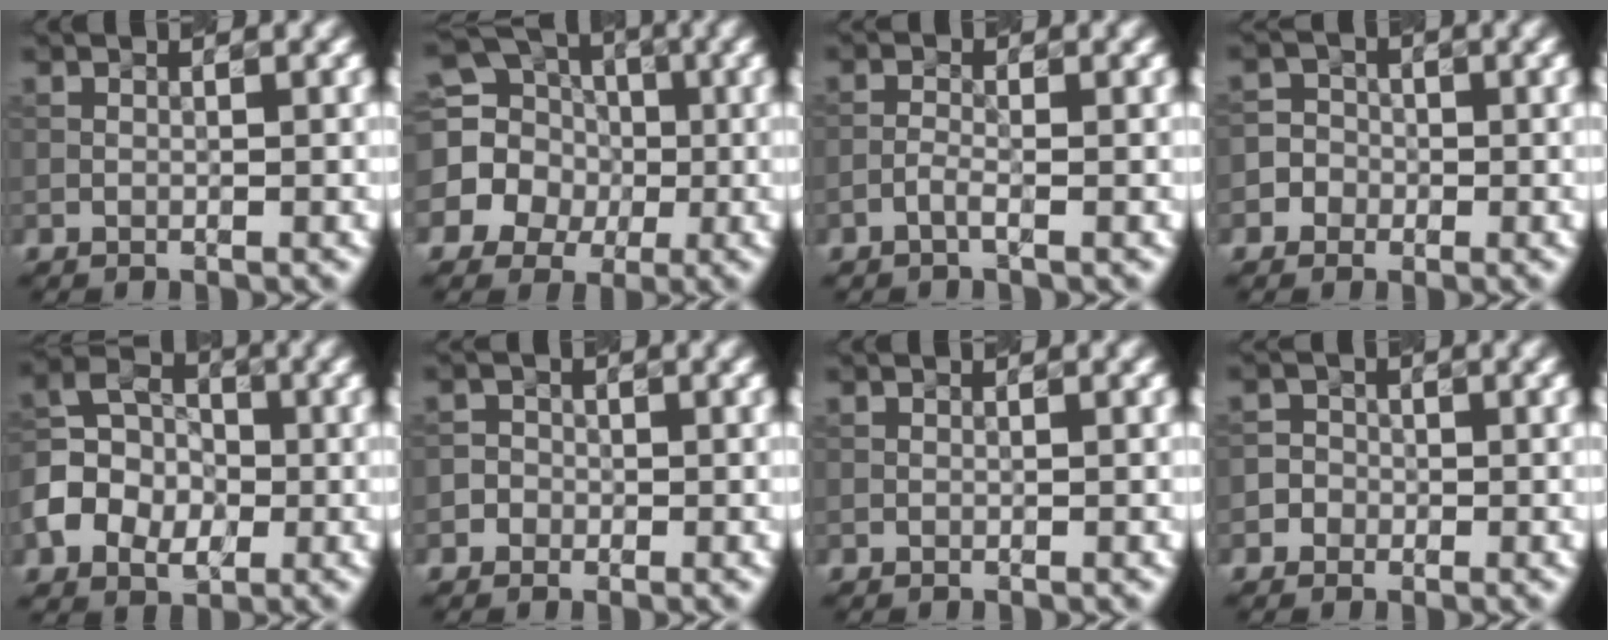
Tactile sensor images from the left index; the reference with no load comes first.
{"total": 11.1, "force": [0.9, 10.2, 4.3], "torque": [-0.127, 0.029, -0.023]}
{"total": 1.0, "force": [-0.7, 0.1, 0.7], "torque": [-0.022, 0.004, -0.017]}
{"total": 3.5, "force": [-1.5, 3.1, 0.4], "torque": [0.020, 0.010, -0.042]}
{"total": 5.8, "force": [-1.7, 4.6, 3.1], "torque": [-0.065, 0.006, -0.039]}
{"total": 2.0, "force": [-0.7, 1.9, 0.3], "torque": [0.014, 0.014, -0.030]}
{"total": 0.0}
{"total": 2.5, "force": [-1.0, 2.2, 0.3], "torque": [0.020, 0.013, -0.035]}